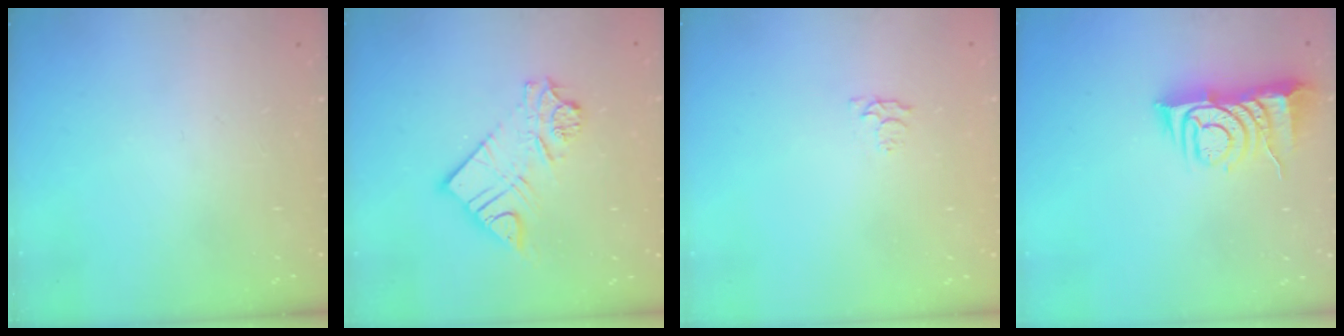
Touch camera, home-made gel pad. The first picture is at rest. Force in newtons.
{"total": 13.3, "press": 13.3, "slide": 1.4}
{"total": 3.2, "press": 3.2, "slide": 0.5}
{"total": 8.9, "press": 8.8, "slide": 1.2}